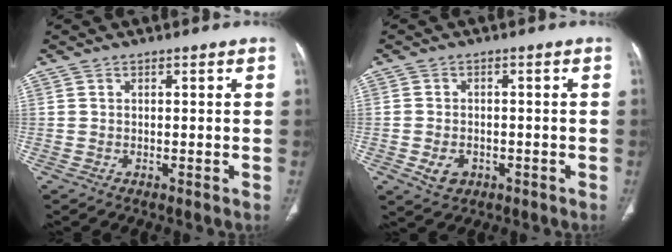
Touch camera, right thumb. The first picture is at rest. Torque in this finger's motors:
{"motor_torque": [-0.26, 0.21, -0.18, 0.07, 0.00]}